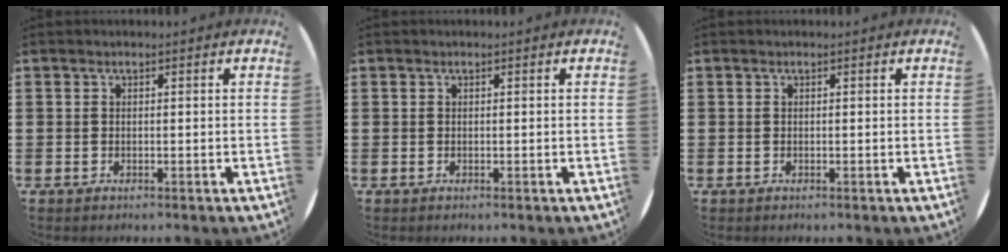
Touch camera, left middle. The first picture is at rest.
{"total": 0.0}
{"total": 0.0}